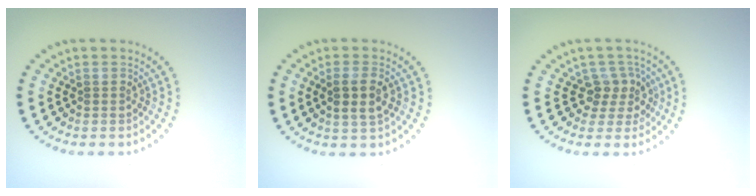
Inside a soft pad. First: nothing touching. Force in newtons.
{"total": 2.4, "press": 2.3, "slide": 0.8}
{"total": 2.5, "press": 1.9, "slide": 1.6}